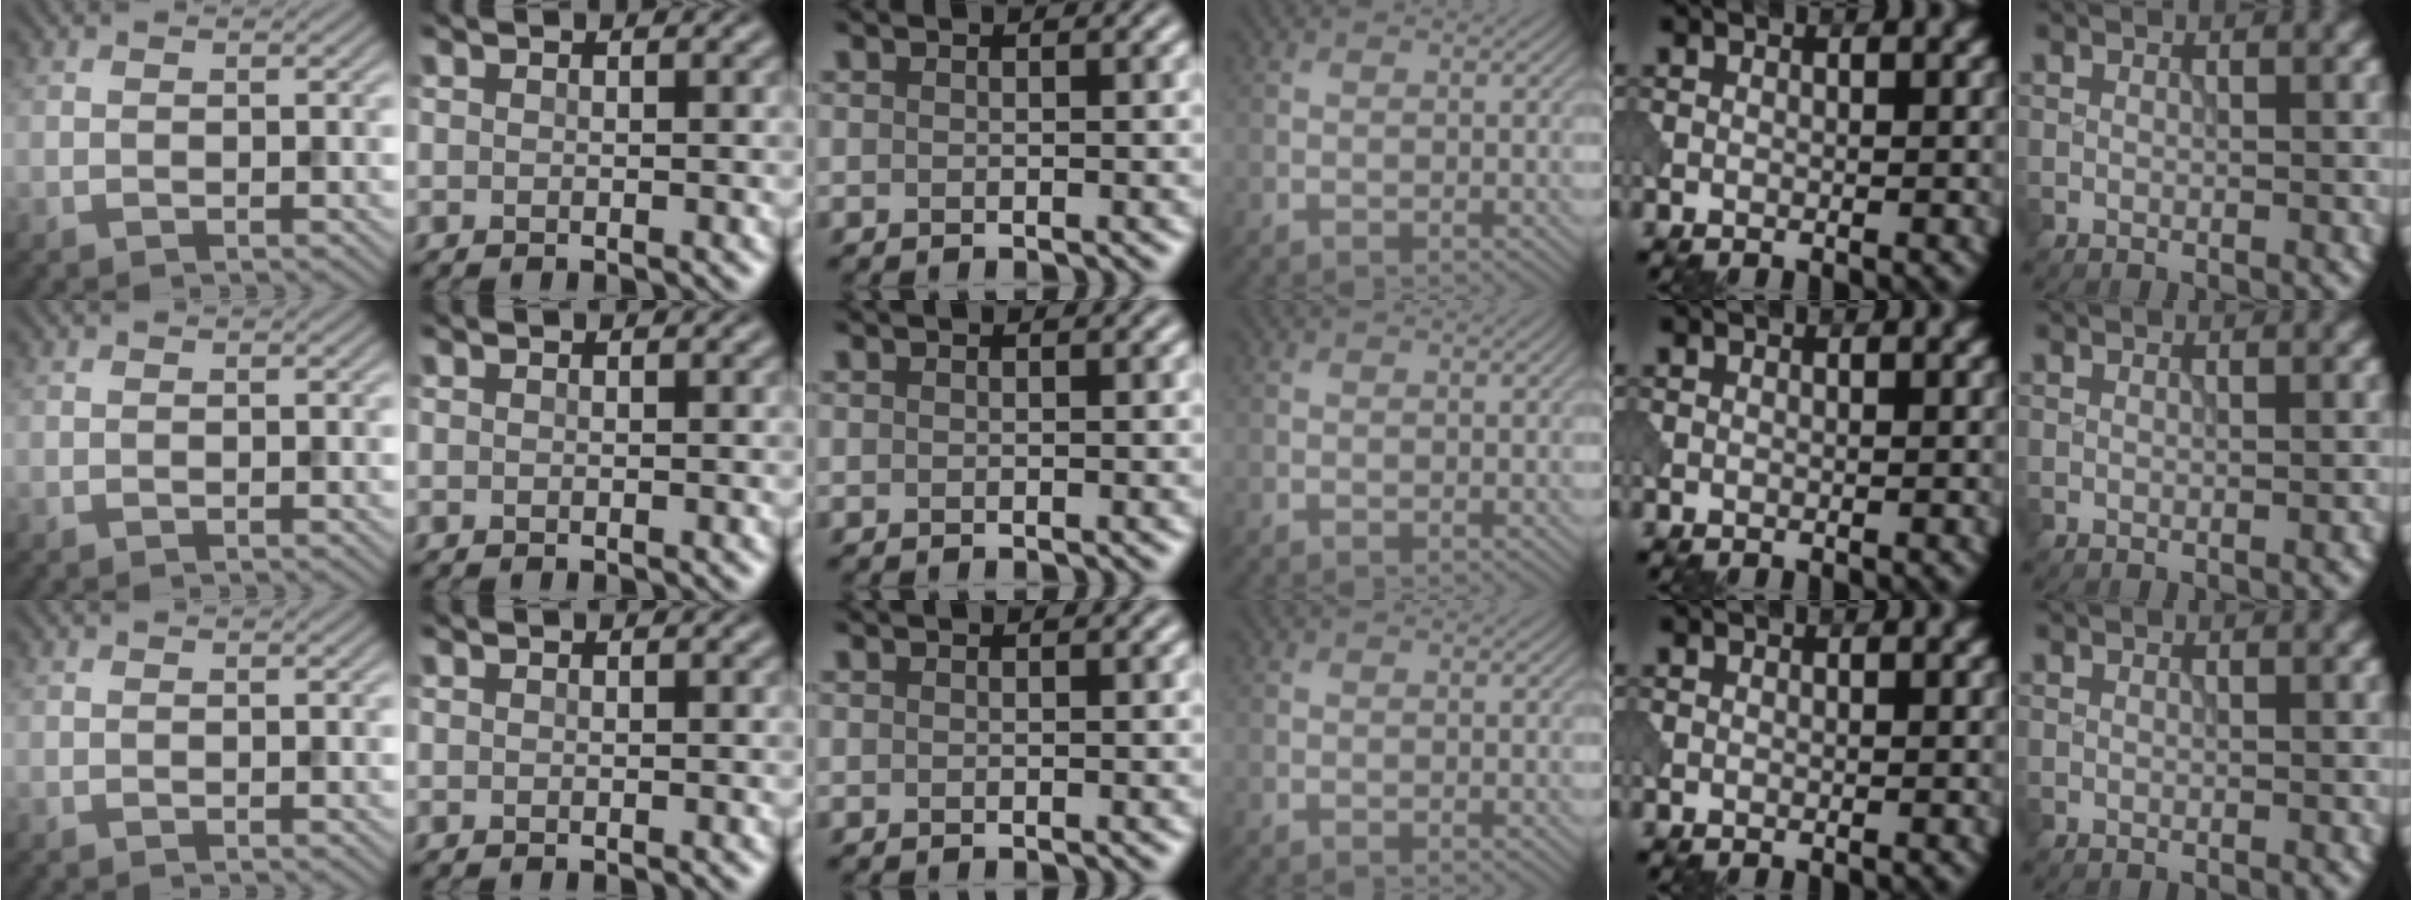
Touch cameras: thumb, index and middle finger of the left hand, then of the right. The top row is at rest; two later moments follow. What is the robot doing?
{"motion": "pour", "object": "beaker"}